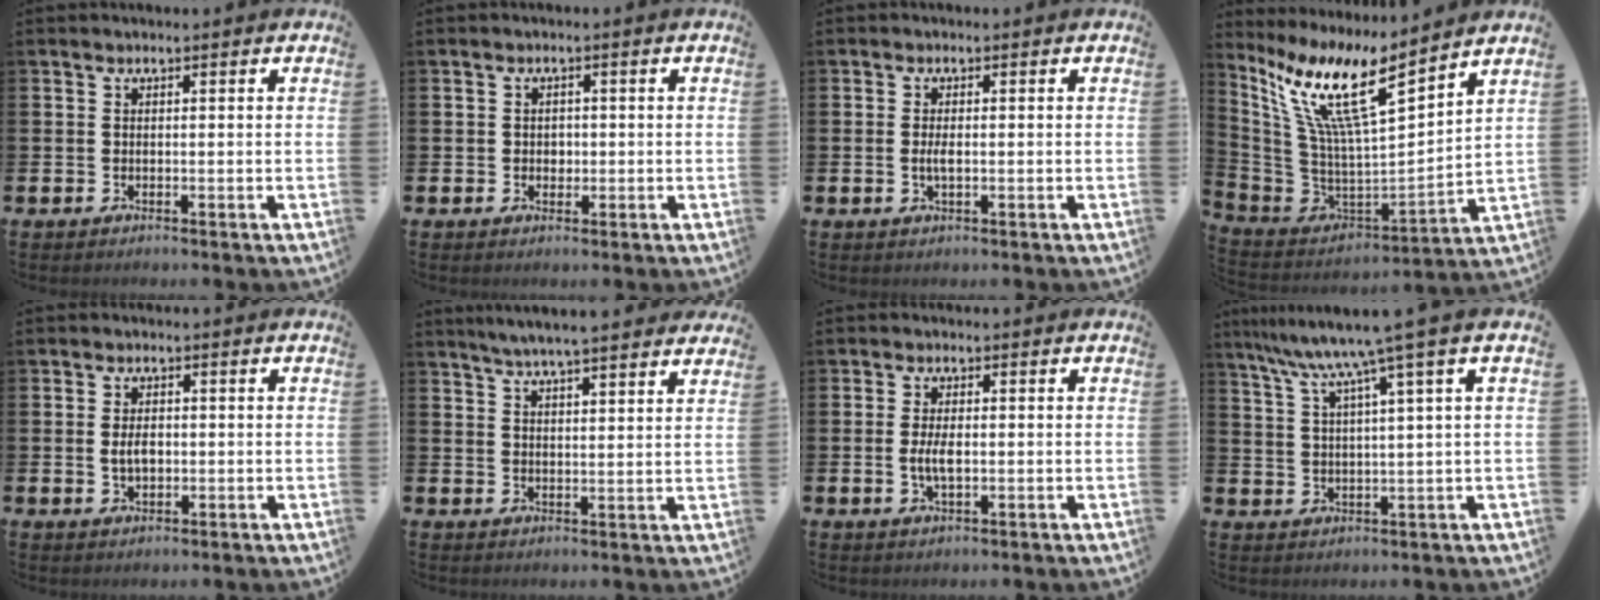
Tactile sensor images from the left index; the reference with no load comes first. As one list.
[{"total": 1.4, "force": [0.3, 1.3, 0.4], "torque": [0.011, 0.001, -0.001]}, {"total": 1.7, "force": [-0.1, 0.6, 1.6], "torque": [-0.025, -0.001, -0.004]}, {"total": 12.4, "force": [7.7, 2.7, 9.2], "torque": [-0.217, -0.057, 0.128]}, {"total": 2.8, "force": [0.0, 1.7, 2.2], "torque": [-0.030, 0.001, -0.004]}, {"total": 5.5, "force": [5.3, -0.2, 1.4], "torque": [-0.041, -0.023, 0.094]}, {"total": 3.4, "force": [-0.2, 1.5, 3.1], "torque": [-0.052, -0.005, -0.010]}, {"total": 8.1, "force": [5.4, -0.5, 6.0], "torque": [-0.140, -0.020, 0.091]}]